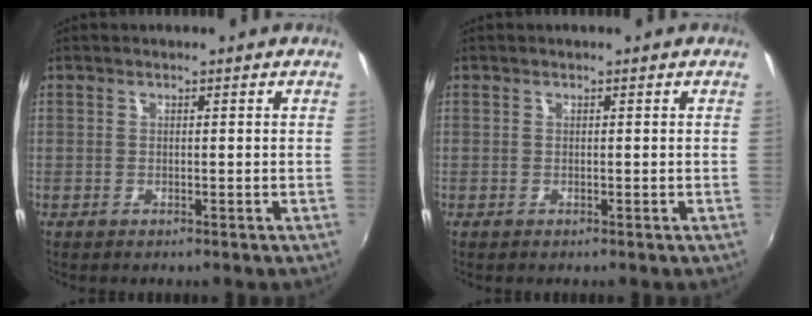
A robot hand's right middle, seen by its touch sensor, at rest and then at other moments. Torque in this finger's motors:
{"motor_torque": [0.00, 0.00, 0.00, 0.00]}